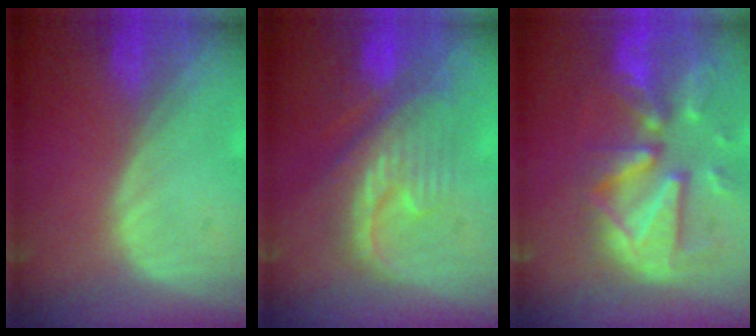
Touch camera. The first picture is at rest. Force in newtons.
{"total": 8.5, "press": 8.3, "slide": 1.5}
{"total": 12.5, "press": 10.8, "slide": 6.2}